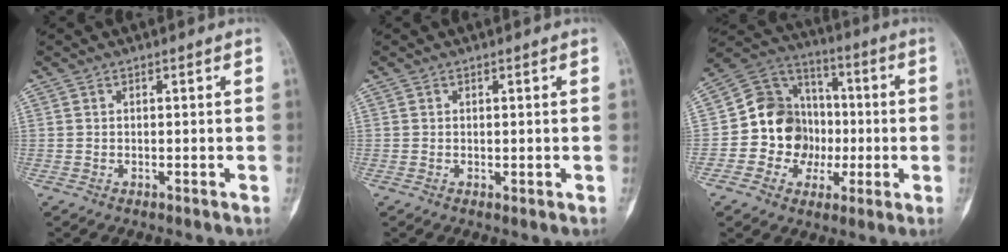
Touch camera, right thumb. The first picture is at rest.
{"total": 0.5, "force": [0.1, 0.3, 0.4], "torque": [-0.008, -0.002, 0.002]}
{"total": 15.1, "force": [-1.4, 13.4, 6.9], "torque": [-0.059, 0.037, -0.024]}